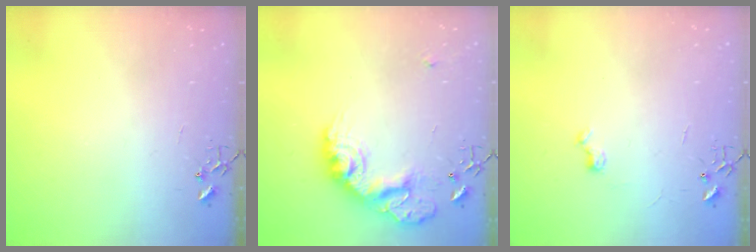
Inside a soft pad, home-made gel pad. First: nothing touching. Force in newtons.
{"total": 19.4, "press": 19.4, "slide": 1.4}
{"total": 5.6, "press": 5.5, "slide": 0.7}